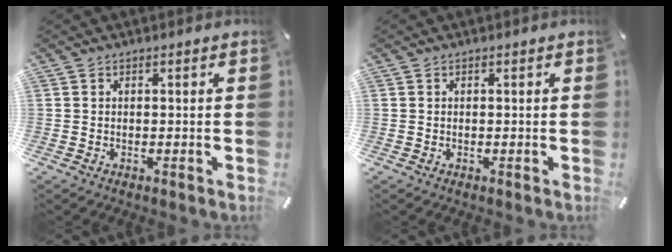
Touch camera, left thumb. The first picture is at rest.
{"total": 0.0}